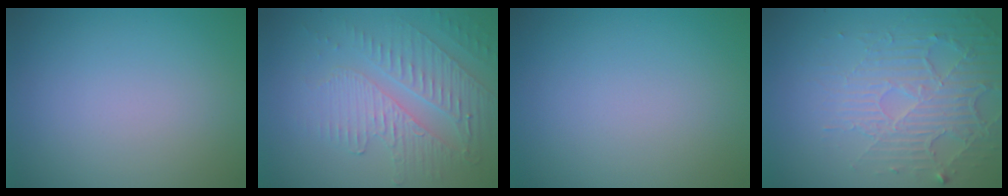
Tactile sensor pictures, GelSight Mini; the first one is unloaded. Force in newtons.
{"total": 5.0, "press": 3.4, "slide": 3.6}
{"total": 0.0}
{"total": 5.6, "press": 3.4, "slide": 4.4}